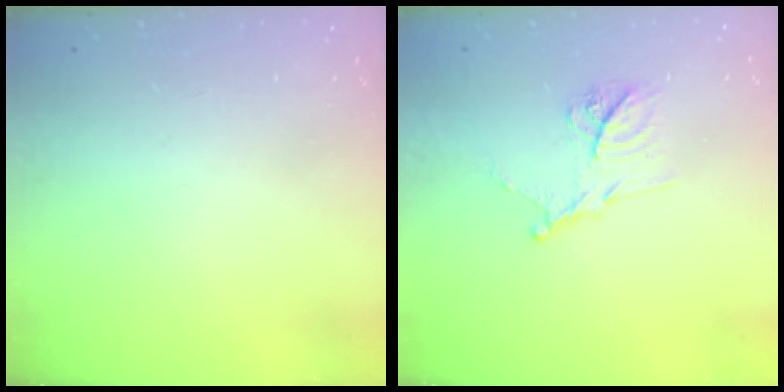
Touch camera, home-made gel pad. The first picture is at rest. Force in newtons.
{"total": 12.6, "press": 12.5, "slide": 0.9}